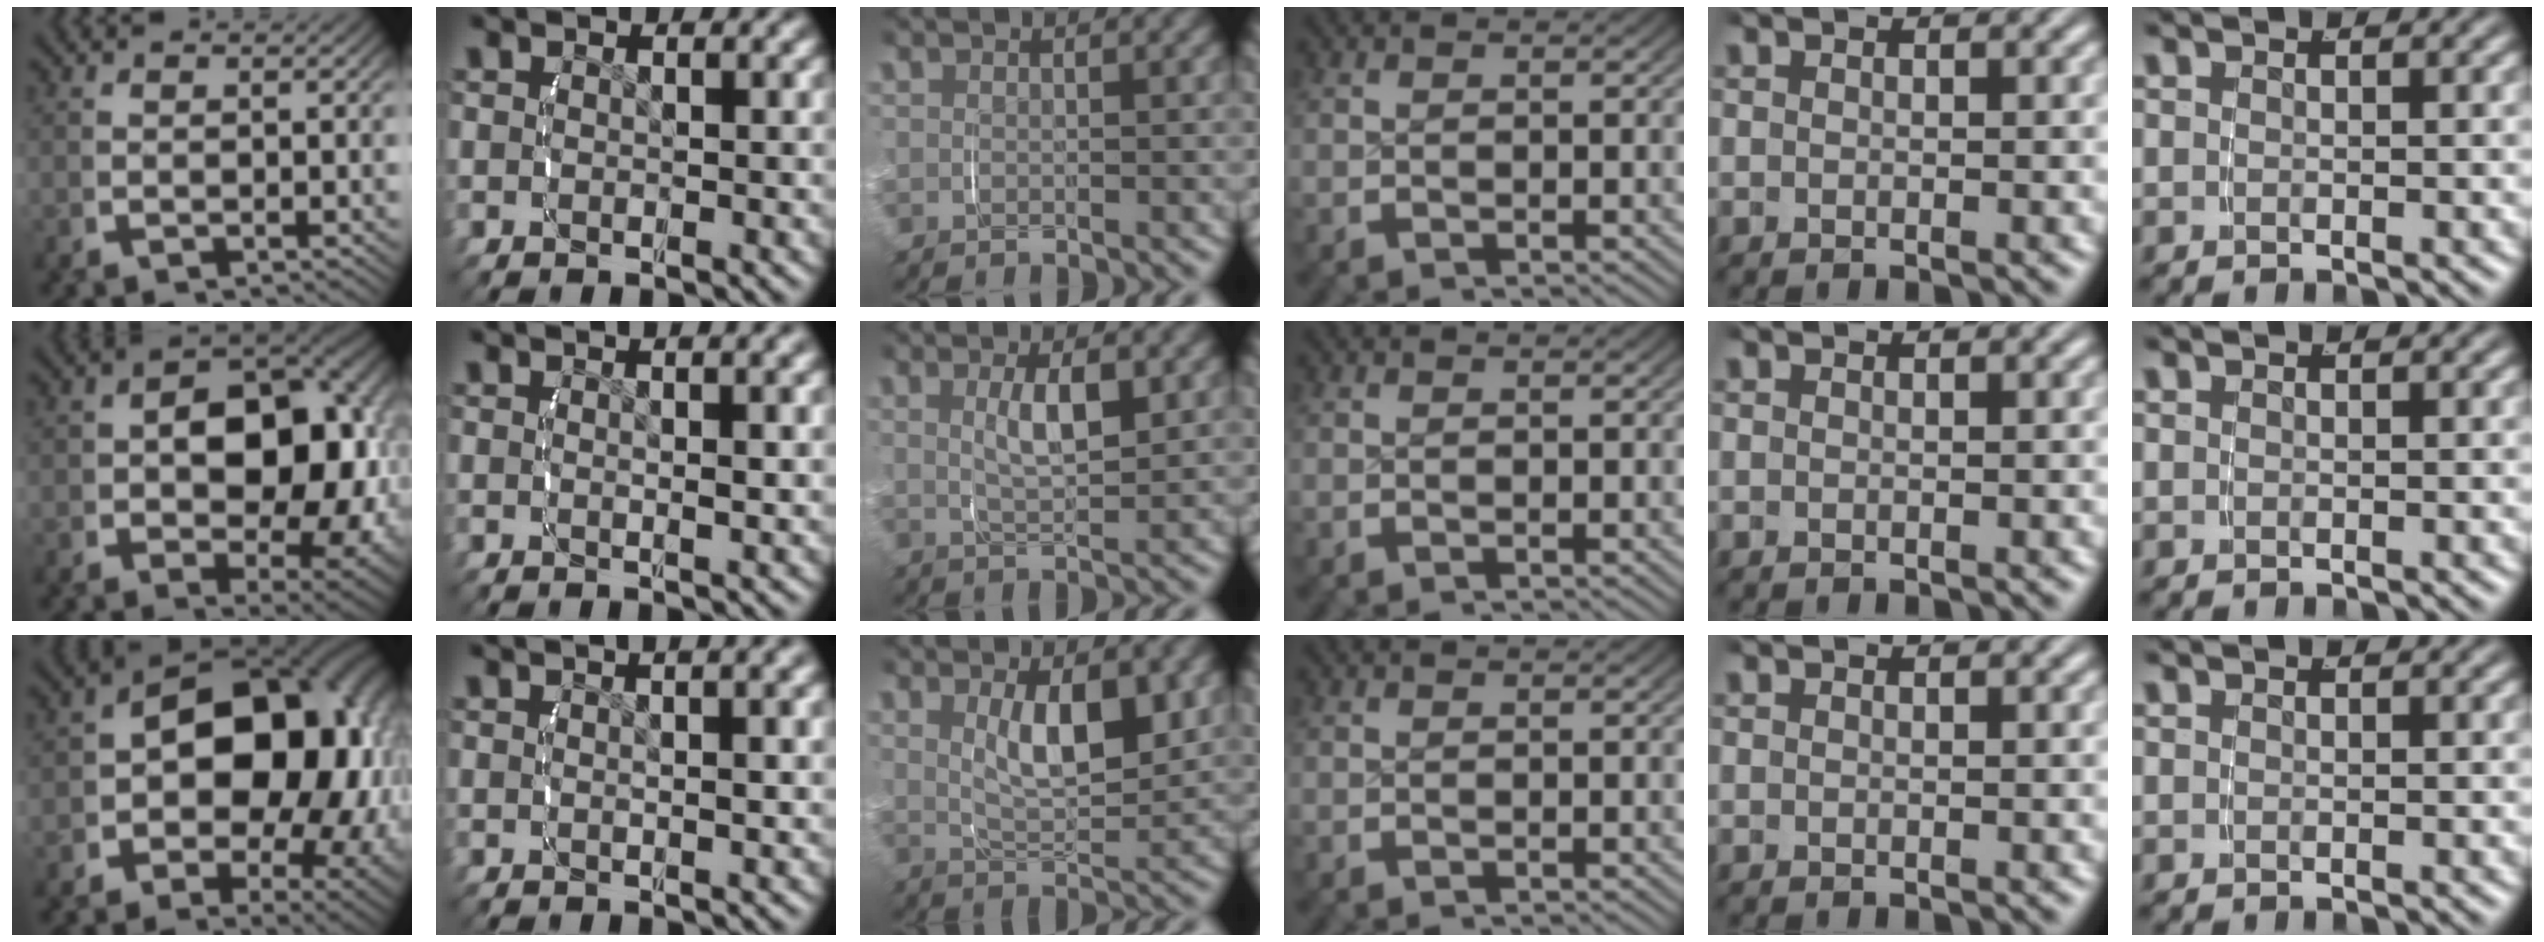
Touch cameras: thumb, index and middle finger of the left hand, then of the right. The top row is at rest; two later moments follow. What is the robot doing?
{"motion": "grasp_and_lifting", "object": "velcro strap"}